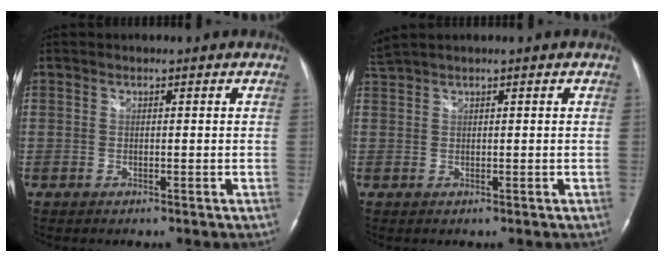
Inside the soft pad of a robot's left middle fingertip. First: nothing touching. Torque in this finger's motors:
{"motor_torque": [-0.06, -0.12, -0.10, 0.00]}